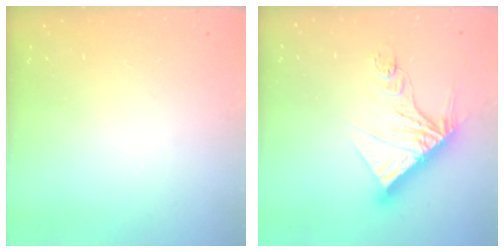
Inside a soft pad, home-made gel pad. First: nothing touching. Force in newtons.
{"total": 13.9, "press": 13.9, "slide": 0.7}